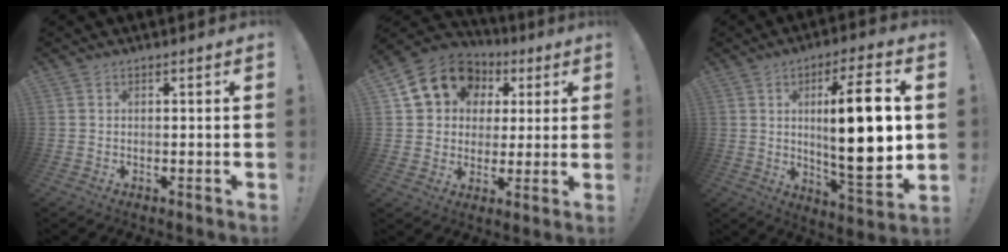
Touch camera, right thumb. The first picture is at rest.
{"total": 15.7, "force": [6.2, 12.6, 7.0], "torque": [-0.099, -0.020, 0.126]}
{"total": 20.1, "force": [2.3, 4.8, 19.4], "torque": [-0.303, -0.012, 0.027]}